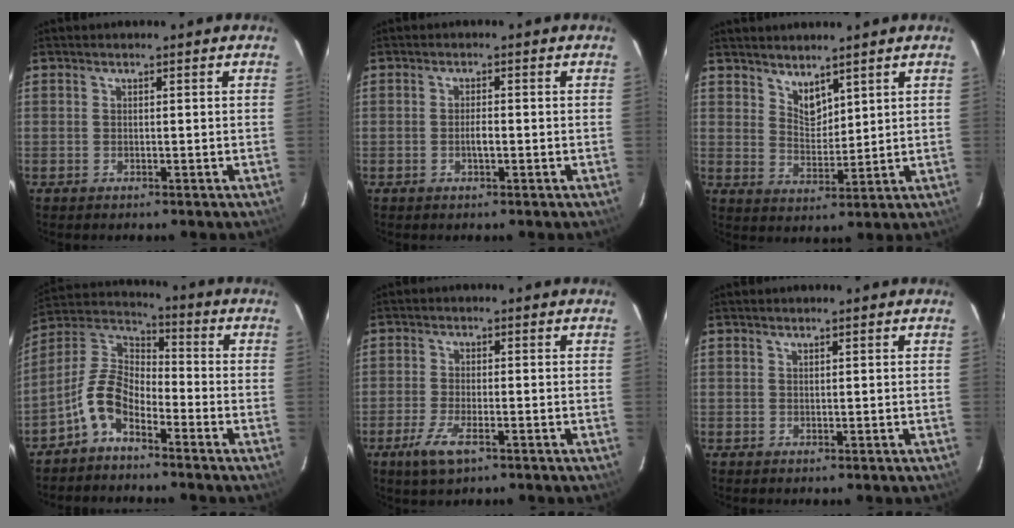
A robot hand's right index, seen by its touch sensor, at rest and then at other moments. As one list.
[{"total": 1.9, "force": [-0.6, 0.5, 1.7], "torque": [-0.031, -0.001, -0.011]}, {"total": 4.7, "force": [3.9, 1.9, 1.7], "torque": [-0.024, -0.005, 0.074]}, {"total": 9.1, "force": [-5.3, 4.6, 5.8], "torque": [-0.126, 0.021, -0.115]}, {"total": 5.6, "force": [-3.2, 1.7, 4.2], "torque": [-0.105, -0.012, -0.061]}, {"total": 0.0}]